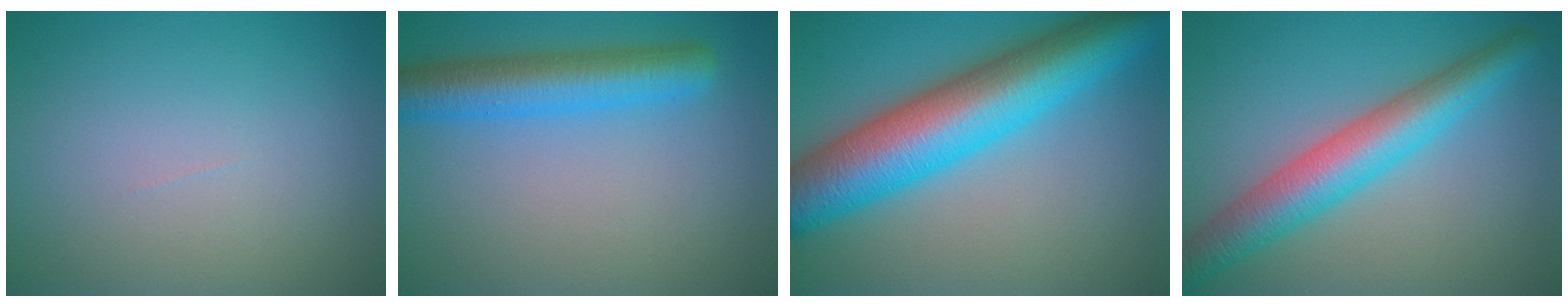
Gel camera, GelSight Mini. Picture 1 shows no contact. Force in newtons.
{"total": 5.7, "press": 5.7, "slide": 0.3}
{"total": 12.1, "press": 12.1, "slide": 0.2}
{"total": 6.6, "press": 6.6, "slide": 0.0}